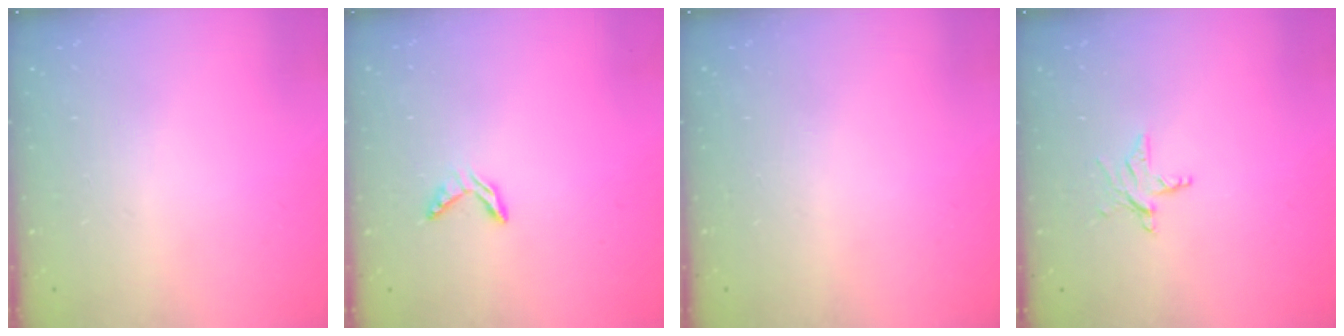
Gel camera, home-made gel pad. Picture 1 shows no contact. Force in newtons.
{"total": 4.2, "press": 4.2, "slide": 0.3}
{"total": 0.0}
{"total": 3.8, "press": 3.8, "slide": 0.3}